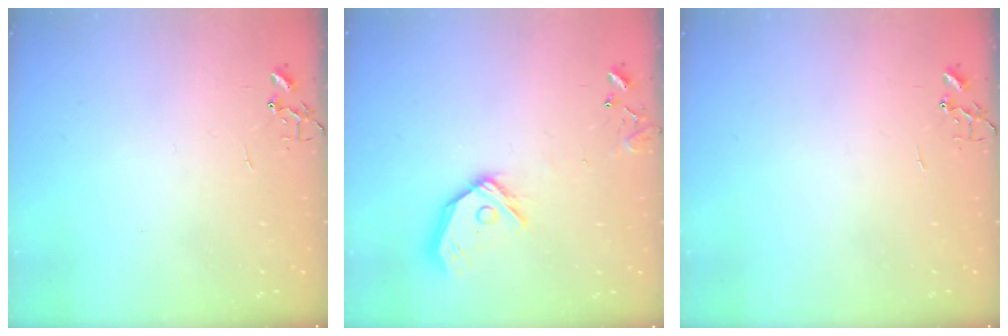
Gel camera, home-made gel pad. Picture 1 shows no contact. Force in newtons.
{"total": 14.2, "press": 14.0, "slide": 2.3}
{"total": 0.0}